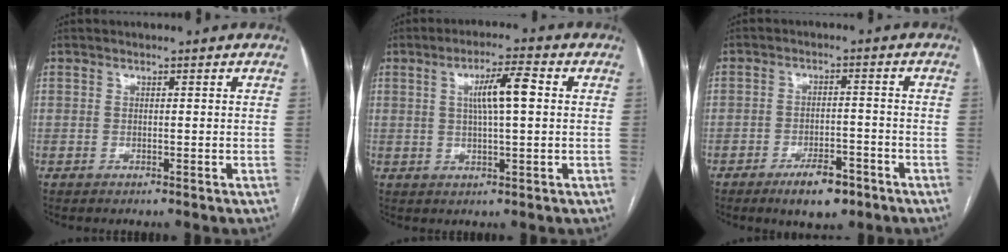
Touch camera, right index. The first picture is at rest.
{"total": 6.5, "force": [1.3, 0.7, 6.3], "torque": [-0.111, 0.010, 0.022]}
{"total": 6.4, "force": [-4.2, 2.4, 4.1], "torque": [-0.066, 0.000, -0.062]}